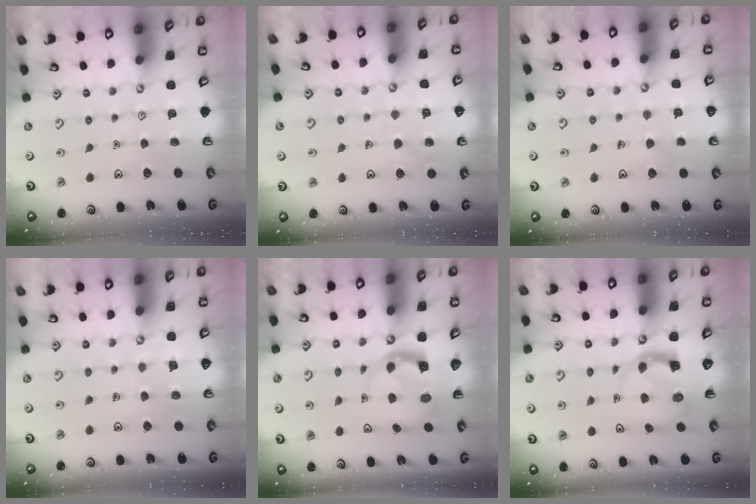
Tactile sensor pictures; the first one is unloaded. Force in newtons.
{"total": 6.7, "press": 6.7, "slide": 0.4}
{"total": 5.1, "press": 5.0, "slide": 0.4}
{"total": 4.0, "press": 4.0, "slide": 0.2}
{"total": 4.0, "press": 4.0, "slide": 0.3}
{"total": 3.9, "press": 3.9, "slide": 0.3}